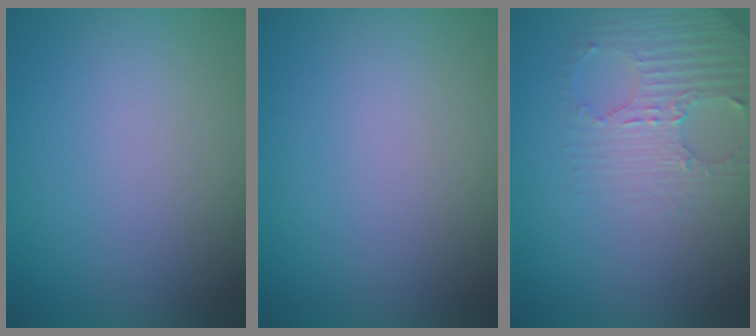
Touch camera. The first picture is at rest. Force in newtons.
{"total": 0.0}
{"total": 3.9, "press": 3.7, "slide": 1.0}